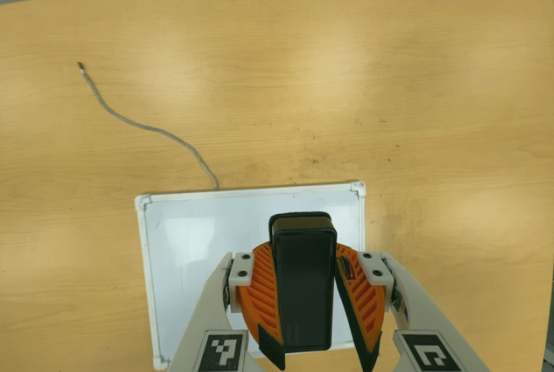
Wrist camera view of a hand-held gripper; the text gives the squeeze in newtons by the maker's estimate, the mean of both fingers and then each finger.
{"total": 7.6, "left": 8.2, "right": 6.9}